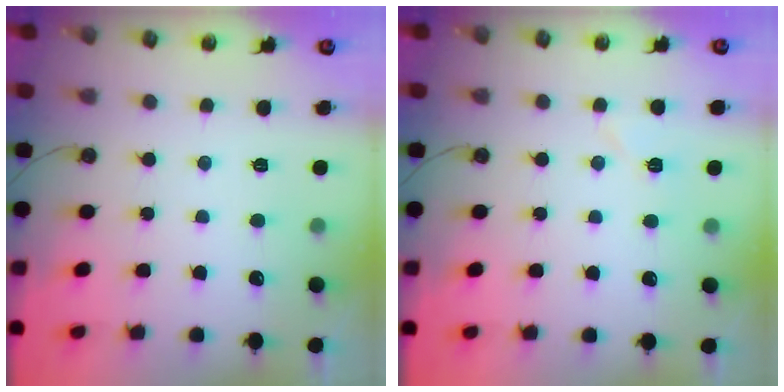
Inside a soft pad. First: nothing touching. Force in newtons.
{"total": 5.7, "press": 5.3, "slide": 2.0}